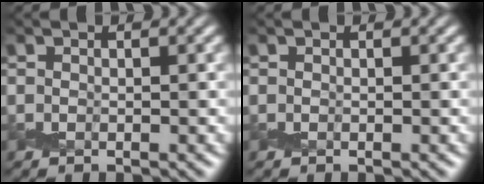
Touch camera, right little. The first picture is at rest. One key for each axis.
{"total": 0.0}